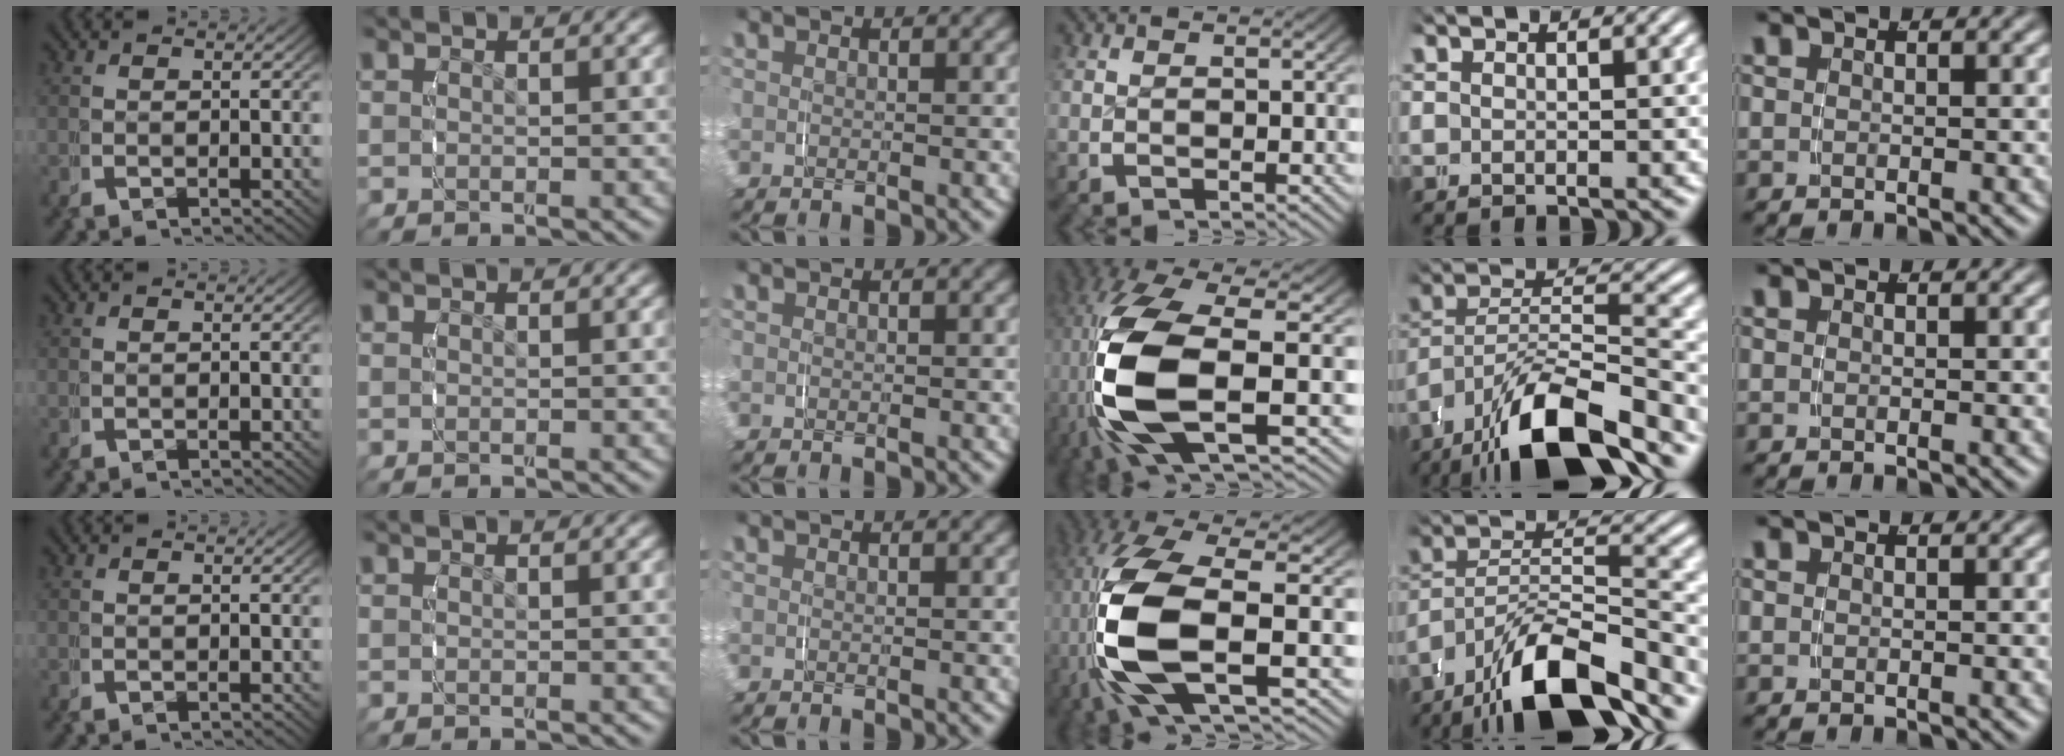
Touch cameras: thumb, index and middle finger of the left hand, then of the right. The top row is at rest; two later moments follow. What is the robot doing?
{"motion": "grasp_and_lifting", "object": "fork"}